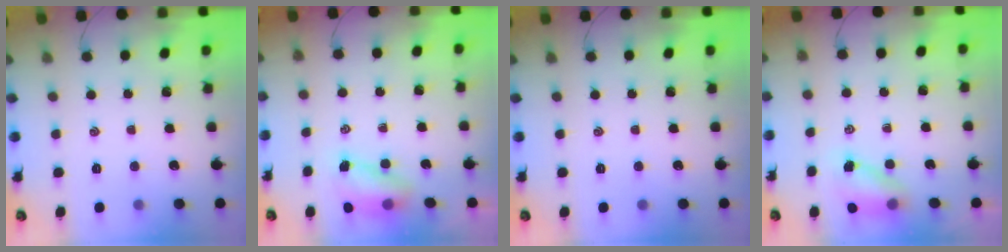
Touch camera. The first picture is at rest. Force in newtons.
{"total": 6.0, "press": 5.9, "slide": 0.7}
{"total": 0.0}
{"total": 5.9, "press": 5.9, "slide": 0.6}